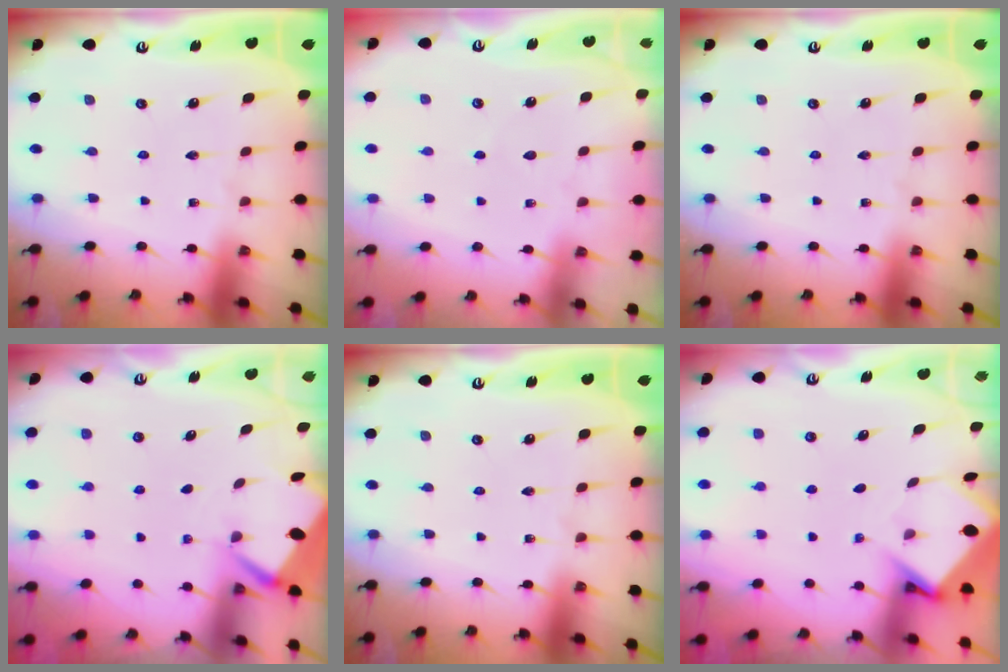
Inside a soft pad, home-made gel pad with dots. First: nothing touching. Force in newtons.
{"total": 2.5, "press": 2.5, "slide": 0.4}
{"total": 0.0}
{"total": 2.7, "press": 2.7, "slide": 0.3}
{"total": 0.0}
{"total": 4.0, "press": 4.0, "slide": 0.3}